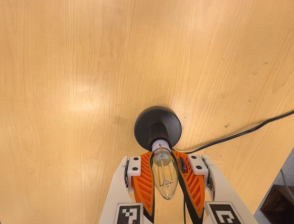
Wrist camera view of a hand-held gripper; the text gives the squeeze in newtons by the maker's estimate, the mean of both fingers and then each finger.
{"total": 24.4, "left": 27.5, "right": 21.3}